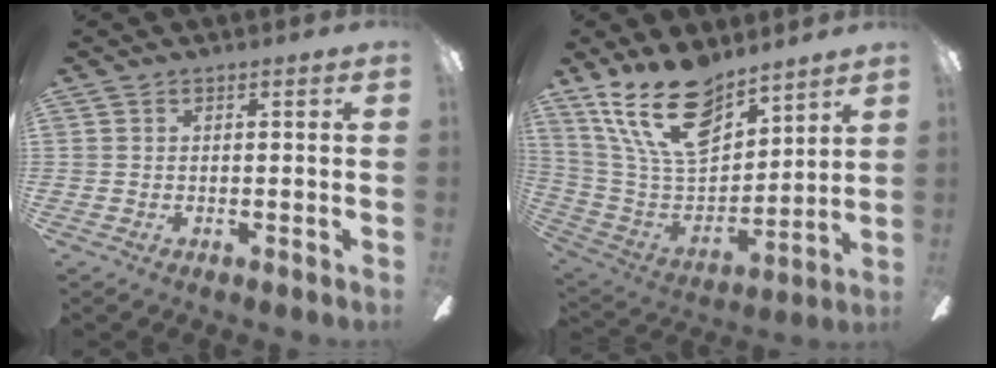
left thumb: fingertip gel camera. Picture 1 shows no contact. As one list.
[{"total": 21.0, "force": [14.0, 10.2, 11.8], "torque": [-0.238, -0.078, 0.254]}]